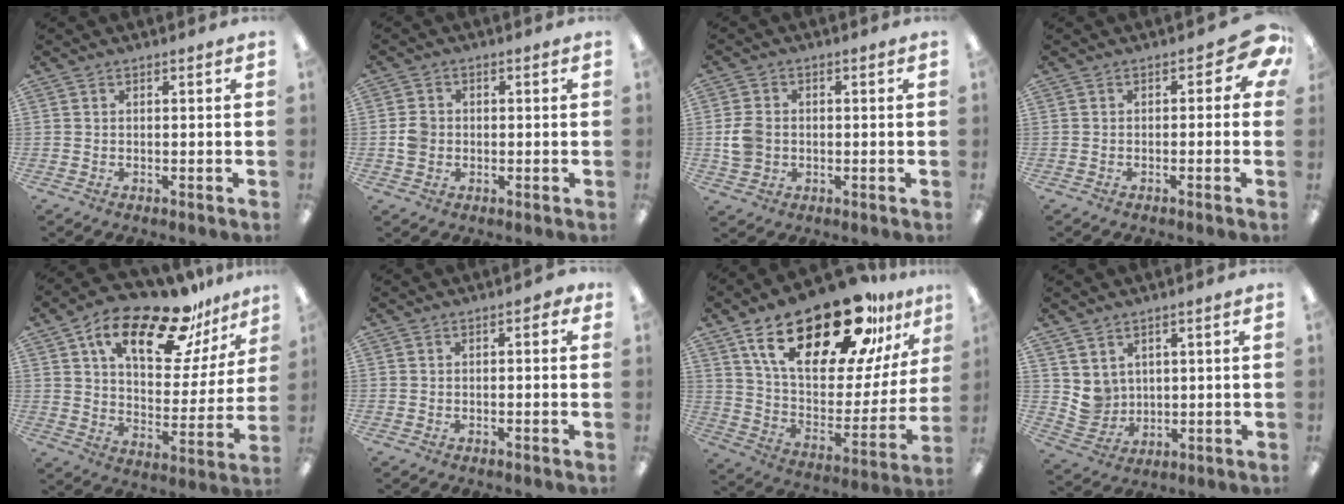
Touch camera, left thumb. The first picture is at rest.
{"total": 4.0, "force": [-0.3, 3.7, 1.6], "torque": [-0.022, 0.007, -0.008]}
{"total": 6.4, "force": [-0.4, 5.5, 3.2], "torque": [-0.057, 0.013, -0.003]}
{"total": 4.4, "force": [0.7, 2.9, 3.3], "torque": [-0.037, -0.002, 0.010]}
{"total": 22.2, "force": [14.8, 8.9, 13.9], "torque": [-0.231, -0.083, 0.250]}
{"total": 0.9, "force": [-0.4, 0.7, 0.3], "torque": [-0.007, 0.003, -0.009]}
{"total": 28.2, "force": [19.0, 10.5, 18.0], "torque": [-0.298, -0.112, 0.320]}
{"total": 5.9, "force": [3.4, 4.8, 0.4], "torque": [-0.023, -0.017, 0.071]}